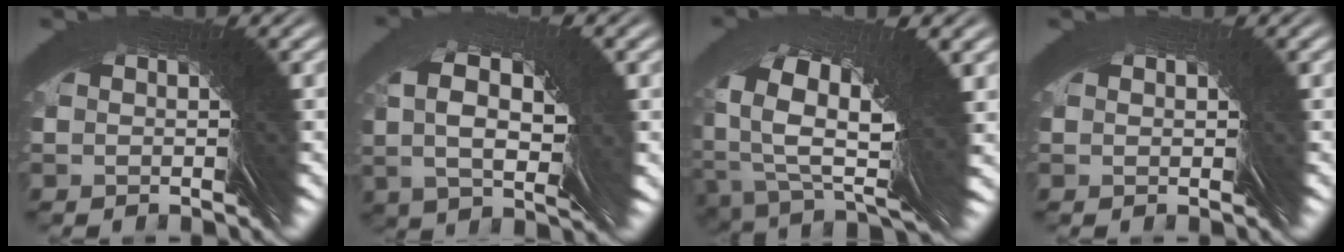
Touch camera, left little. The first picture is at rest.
{"total": 1.4, "force": [1.3, -0.7, -0.1], "torque": [0.005, 0.029, 0.011]}
{"total": 5.4, "force": [-1.0, 2.0, 4.9], "torque": [-0.079, -0.002, -0.011]}
{"total": 1.2, "force": [0.6, -0.3, -1.1], "torque": [0.019, 0.008, 0.007]}